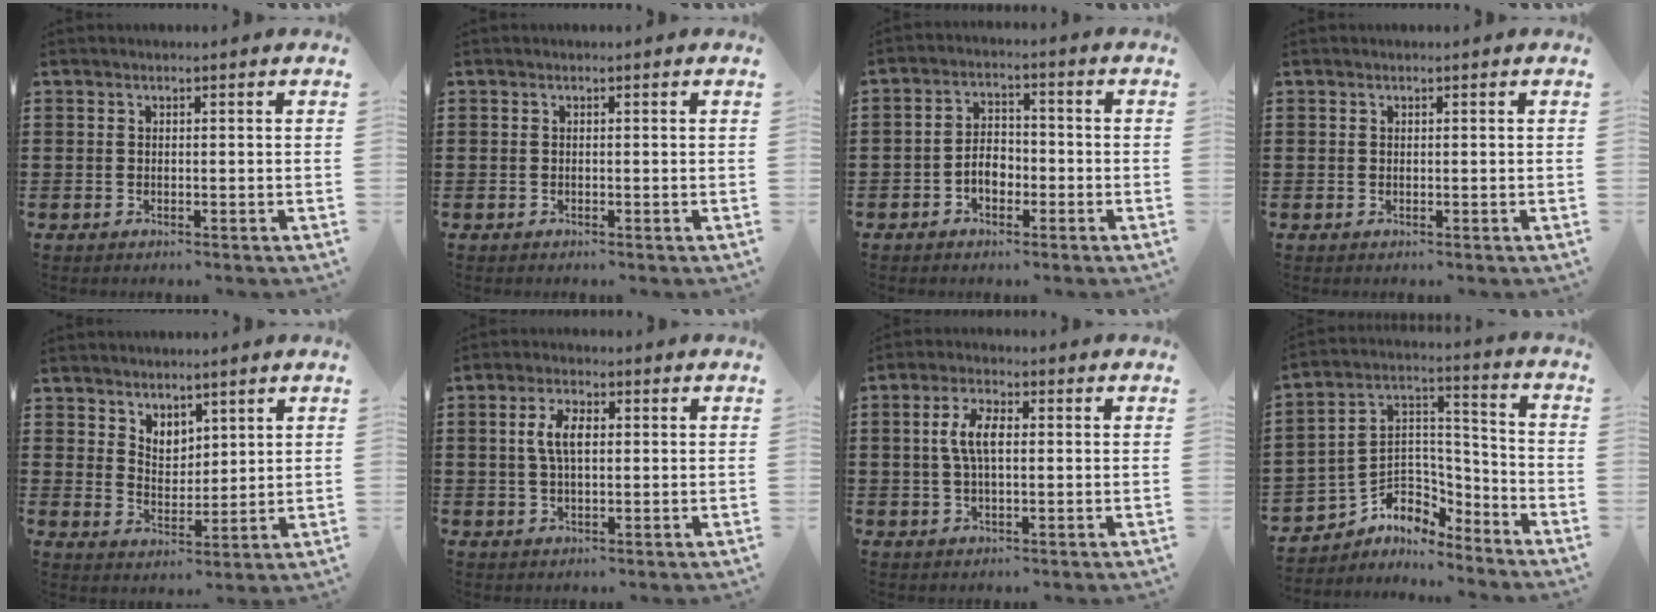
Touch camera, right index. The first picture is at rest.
{"total": 0.0}
{"total": 4.0, "force": [-1.7, 2.6, 2.6], "torque": [-0.047, 0.001, -0.037]}
{"total": 0.0}
{"total": 4.2, "force": [3.5, 2.4, 0.0], "torque": [-0.015, -0.004, 0.065]}
{"total": 5.1, "force": [0.7, 2.4, 4.4], "torque": [-0.092, 0.011, 0.010]}
{"total": 5.5, "force": [0.5, 2.4, 4.9], "torque": [-0.113, 0.005, 0.002]}
{"total": 5.2, "force": [-2.8, 4.3, 1.0], "torque": [-0.040, -0.008, -0.056]}